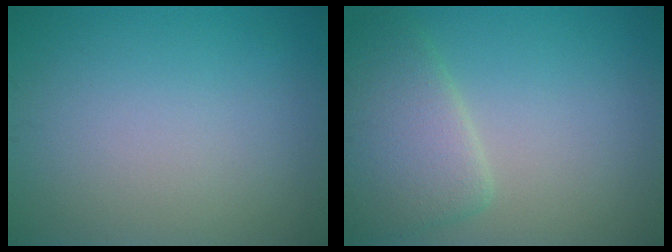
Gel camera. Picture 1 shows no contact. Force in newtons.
{"total": 4.6, "press": 4.6, "slide": 0.5}